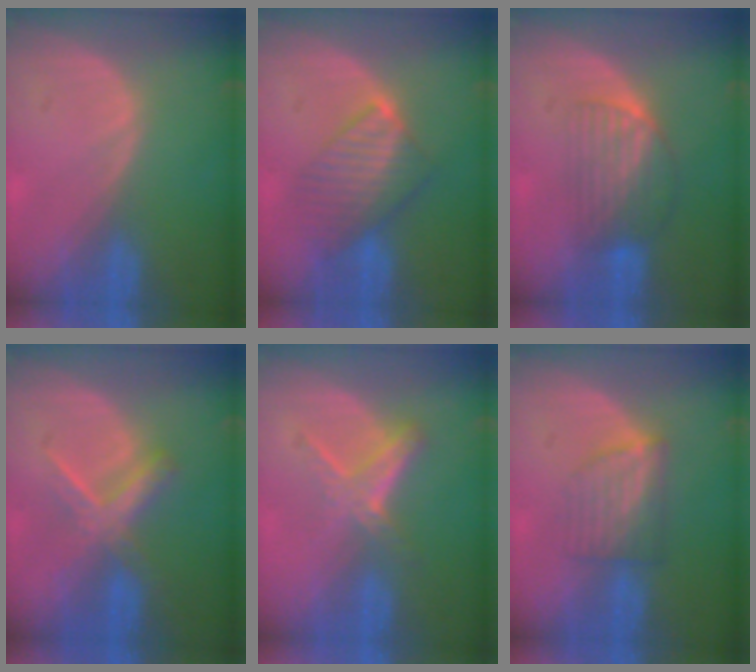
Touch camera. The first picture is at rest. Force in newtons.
{"total": 6.8, "press": 6.7, "slide": 1.0}
{"total": 6.8, "press": 6.0, "slide": 3.2}
{"total": 5.5, "press": 5.5, "slide": 1.0}
{"total": 5.2, "press": 4.8, "slide": 2.1}
{"total": 6.1, "press": 5.5, "slide": 2.7}